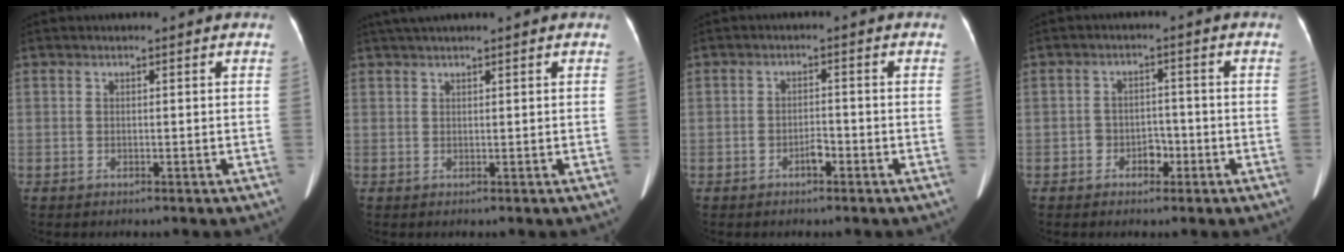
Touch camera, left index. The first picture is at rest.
{"total": 3.8, "force": [3.1, -0.2, 2.2], "torque": [-0.035, 0.037, 0.057]}
{"total": 1.9, "force": [-1.3, 0.7, 1.3], "torque": [-0.019, 0.003, -0.021]}
{"total": 3.1, "force": [-1.6, 2.1, 1.5], "torque": [-0.019, 0.009, -0.023]}